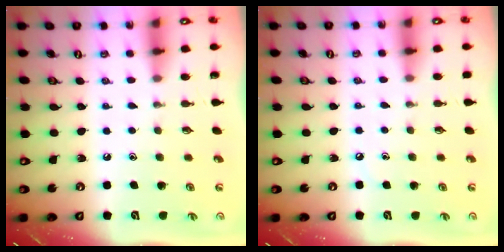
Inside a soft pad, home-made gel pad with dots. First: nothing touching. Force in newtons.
{"total": 2.2, "press": 2.2, "slide": 0.3}